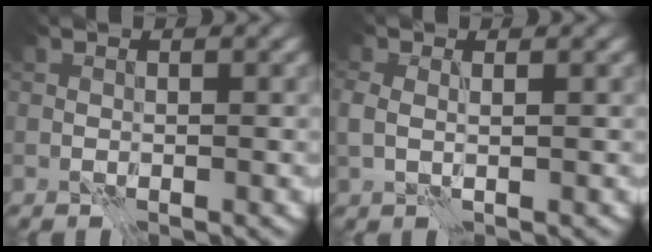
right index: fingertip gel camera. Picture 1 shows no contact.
{"total": 1.3, "force": [1.0, 0.2, 0.8], "torque": [-0.019, 0.003, 0.020]}